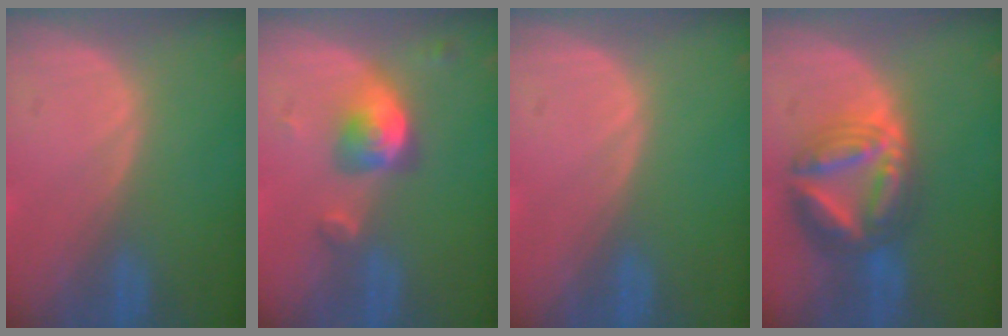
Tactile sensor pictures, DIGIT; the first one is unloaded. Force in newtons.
{"total": 4.9, "press": 4.8, "slide": 1.1}
{"total": 0.0}
{"total": 8.8, "press": 8.8, "slide": 0.8}